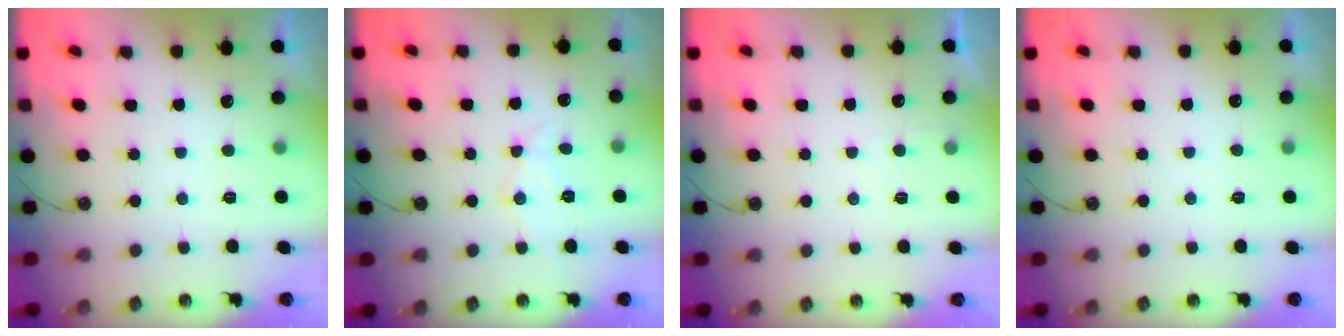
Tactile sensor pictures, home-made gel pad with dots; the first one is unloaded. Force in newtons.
{"total": 8.9, "press": 8.9, "slide": 0.4}
{"total": 2.0, "press": 2.0, "slide": 0.3}
{"total": 2.5, "press": 2.5, "slide": 0.4}